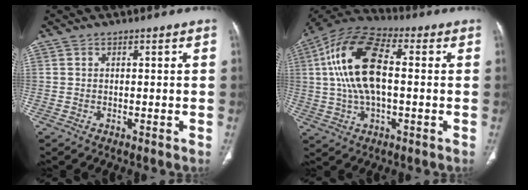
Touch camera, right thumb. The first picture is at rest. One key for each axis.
{"total": 16.9, "fx": 1.8, "fy": 8.1, "fz": 14.8, "tx": -0.295, "ty": 0.027, "tz": 0.028}